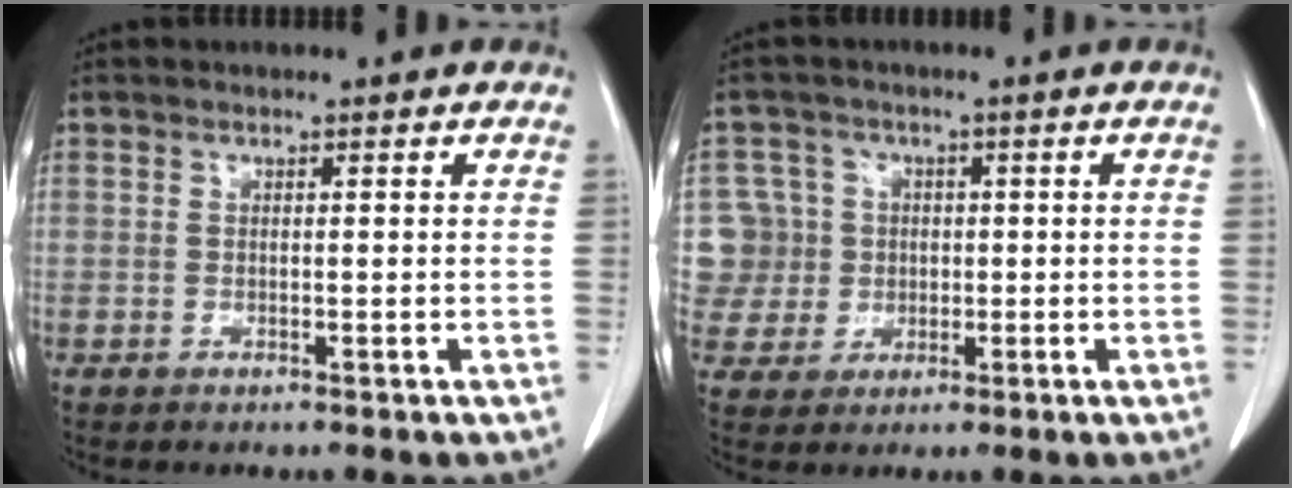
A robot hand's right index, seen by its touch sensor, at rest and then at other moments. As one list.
[{"total": 7.7, "force": [0.4, 7.7, 0.1], "torque": [-0.005, 0.029, 0.020]}]